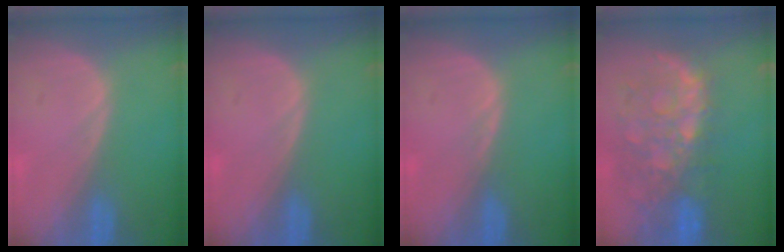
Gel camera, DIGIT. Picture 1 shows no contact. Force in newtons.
{"total": 0.0}
{"total": 0.5, "press": 0.5, "slide": 0.2}
{"total": 11.0, "press": 9.5, "slide": 5.6}